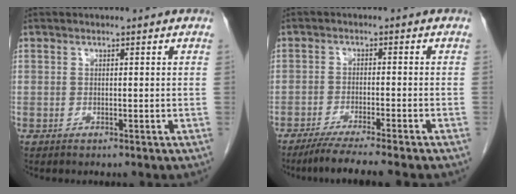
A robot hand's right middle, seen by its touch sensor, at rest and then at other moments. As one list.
[{"total": 7.9, "force": [-6.6, -0.9, 4.3], "torque": [-0.052, -0.023, -0.102]}]